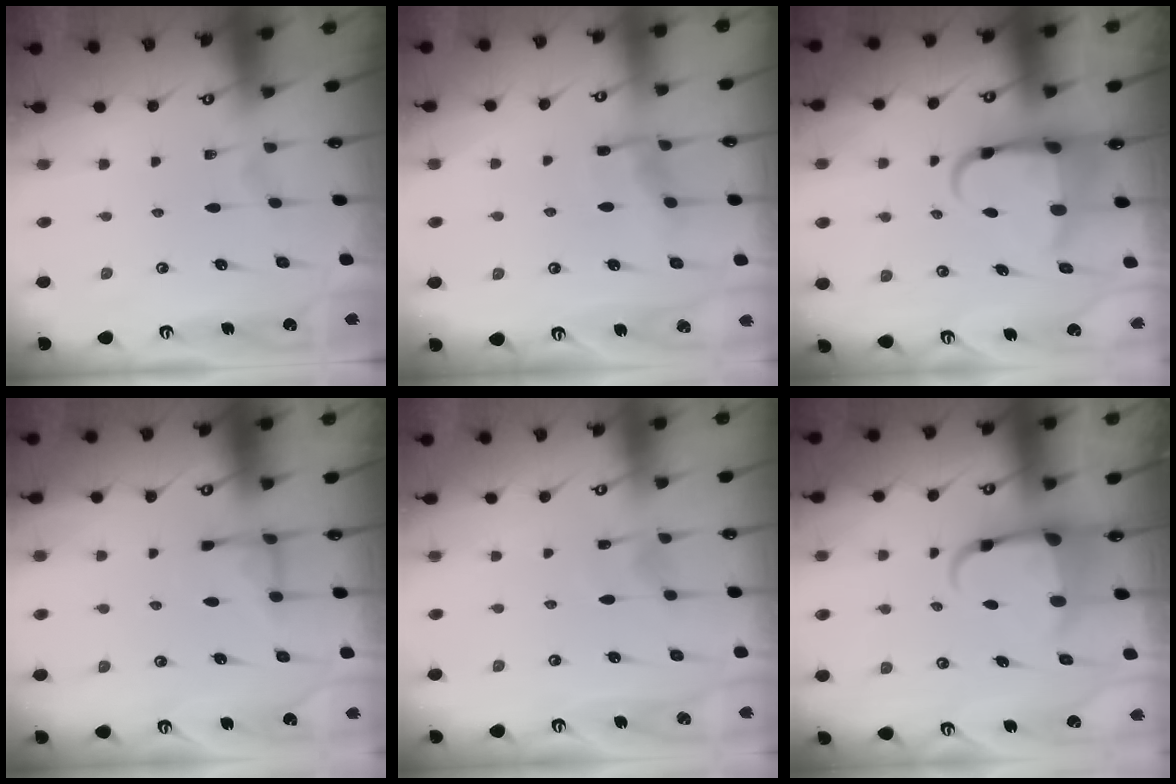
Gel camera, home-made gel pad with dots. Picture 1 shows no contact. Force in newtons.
{"total": 7.4, "press": 7.4, "slide": 0.7}
{"total": 7.3, "press": 7.2, "slide": 1.3}
{"total": 4.4, "press": 4.3, "slide": 0.7}
{"total": 4.6, "press": 4.5, "slide": 0.5}
{"total": 5.3, "press": 5.1, "slide": 1.2}